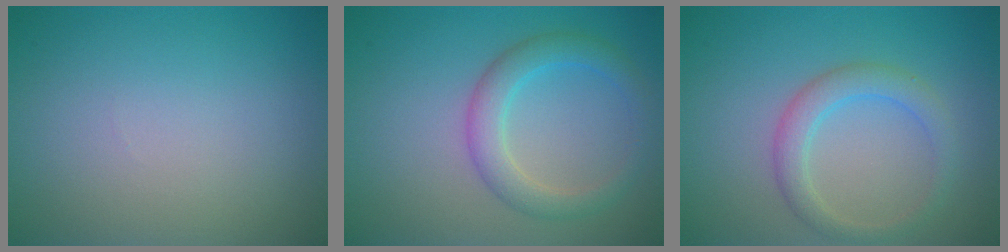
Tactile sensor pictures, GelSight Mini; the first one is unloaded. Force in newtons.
{"total": 3.4, "press": 3.3, "slide": 0.3}
{"total": 2.8, "press": 2.8, "slide": 0.1}